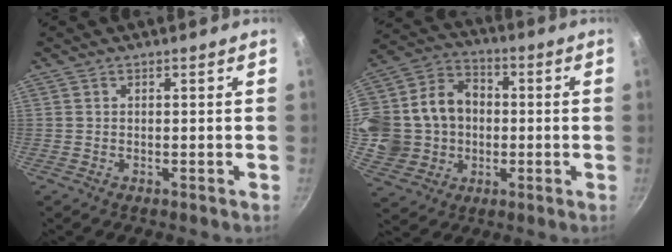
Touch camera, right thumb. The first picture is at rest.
{"total": 21.7, "force": [-0.1, 18.4, 11.5], "torque": [-0.239, 0.040, 0.007]}